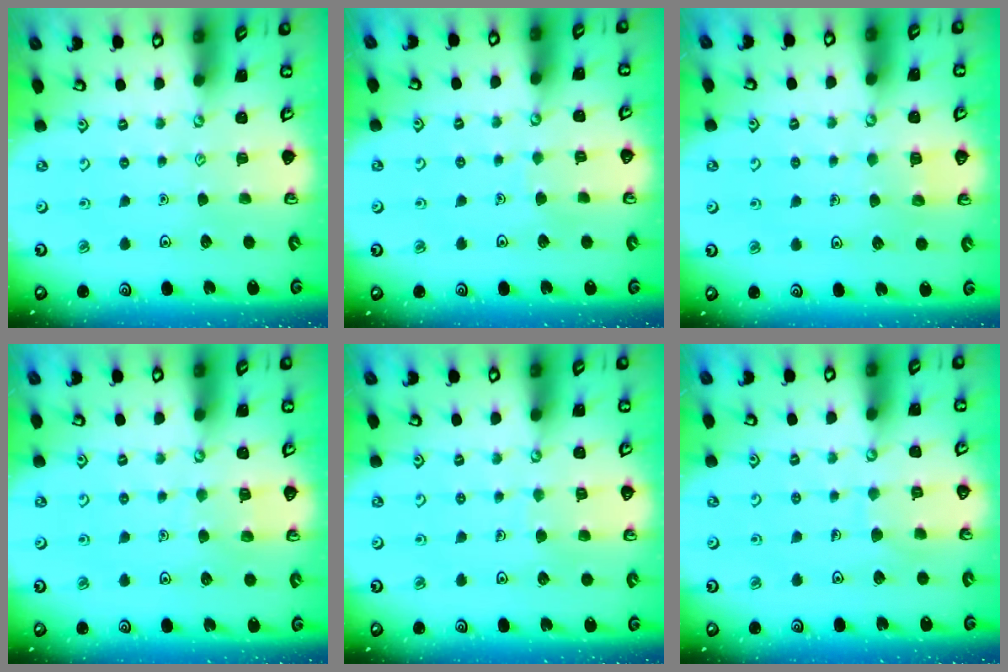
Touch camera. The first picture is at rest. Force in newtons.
{"total": 2.4, "press": 2.4, "slide": 0.1}
{"total": 3.2, "press": 3.2, "slide": 0.1}
{"total": 4.6, "press": 4.6, "slide": 0.4}
{"total": 4.7, "press": 4.6, "slide": 0.4}
{"total": 6.4, "press": 6.4, "slide": 0.2}